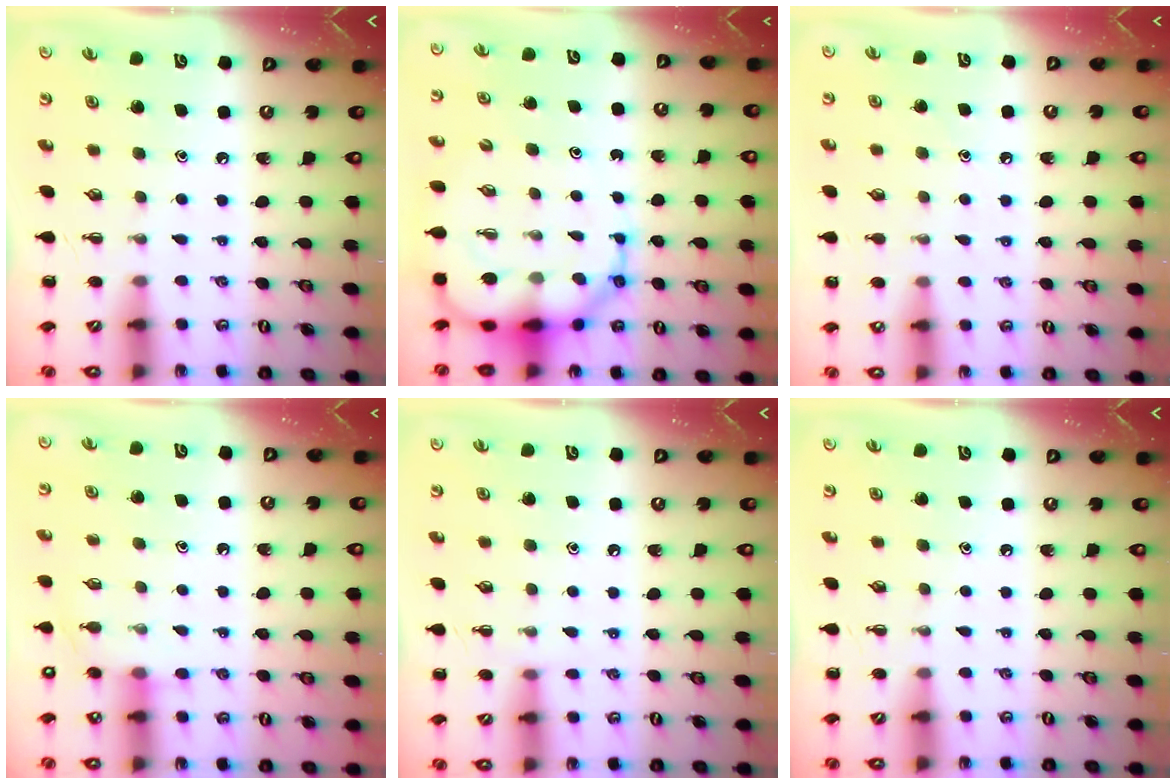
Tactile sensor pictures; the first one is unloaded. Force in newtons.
{"total": 12.5, "press": 12.0, "slide": 3.5}
{"total": 5.4, "press": 5.2, "slide": 1.7}
{"total": 6.2, "press": 6.1, "slide": 1.3}
{"total": 7.0, "press": 6.6, "slide": 2.3}
{"total": 0.0}